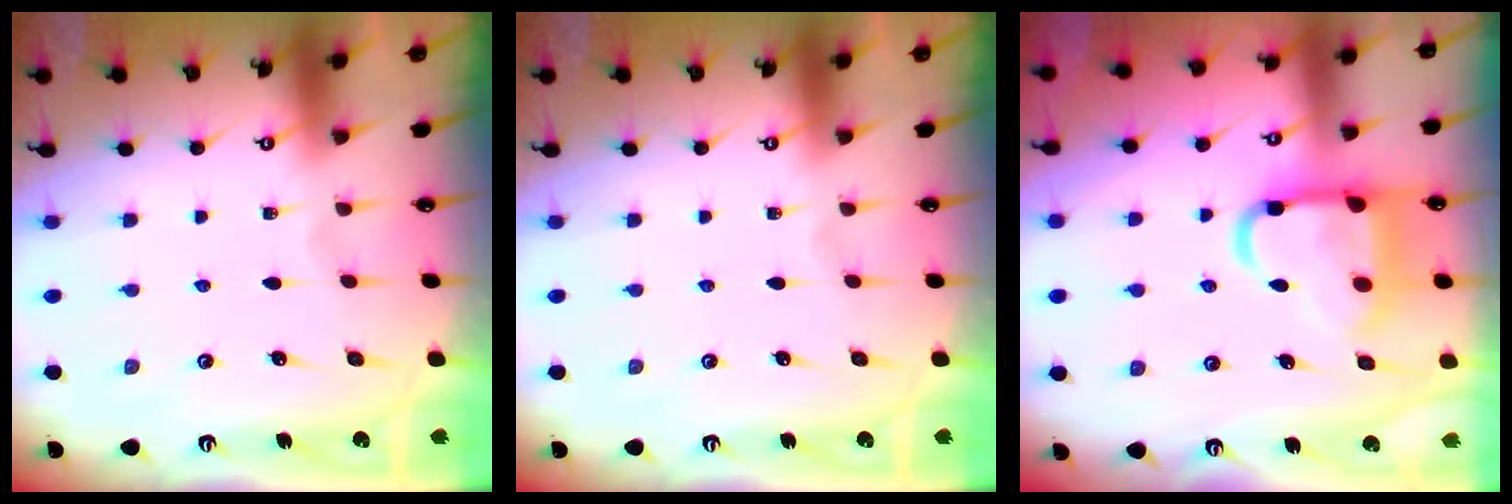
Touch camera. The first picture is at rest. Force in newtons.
{"total": 0.0}
{"total": 14.7, "press": 14.7, "slide": 1.5}